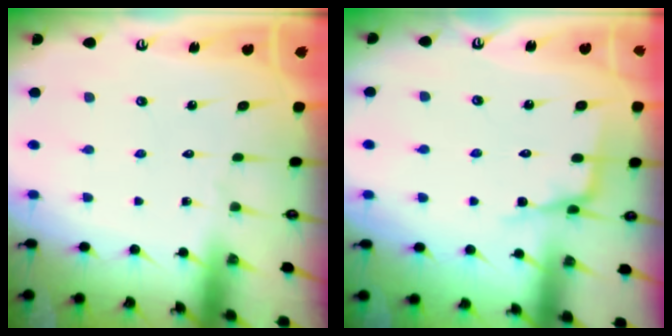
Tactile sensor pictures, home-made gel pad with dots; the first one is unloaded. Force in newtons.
{"total": 3.7, "press": 3.6, "slide": 0.5}